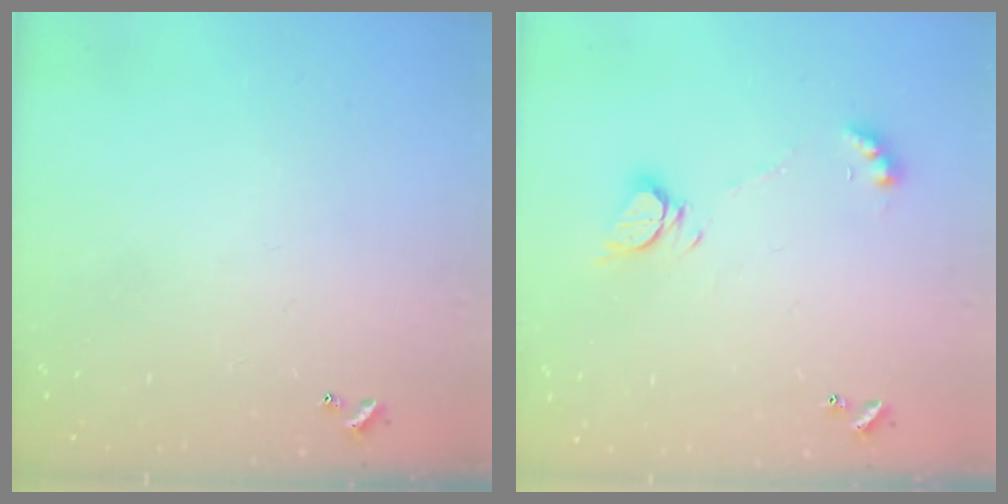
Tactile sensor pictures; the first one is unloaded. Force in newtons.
{"total": 6.6, "press": 6.6, "slide": 0.7}